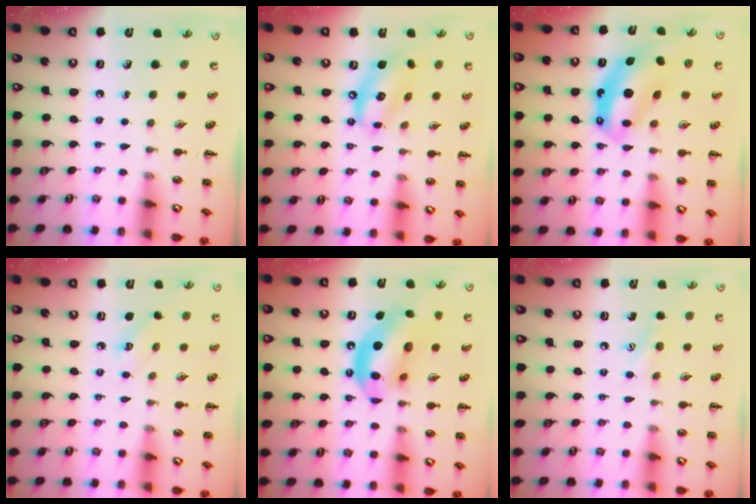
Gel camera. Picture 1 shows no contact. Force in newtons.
{"total": 12.5, "press": 12.3, "slide": 2.2}
{"total": 10.9, "press": 10.5, "slide": 3.0}
{"total": 2.9, "press": 2.8, "slide": 0.8}
{"total": 16.1, "press": 15.5, "slide": 4.2}
{"total": 7.5, "press": 7.3, "slide": 1.5}